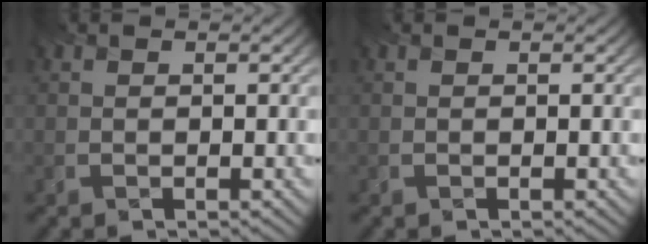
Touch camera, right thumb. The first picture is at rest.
{"total": 0.0}